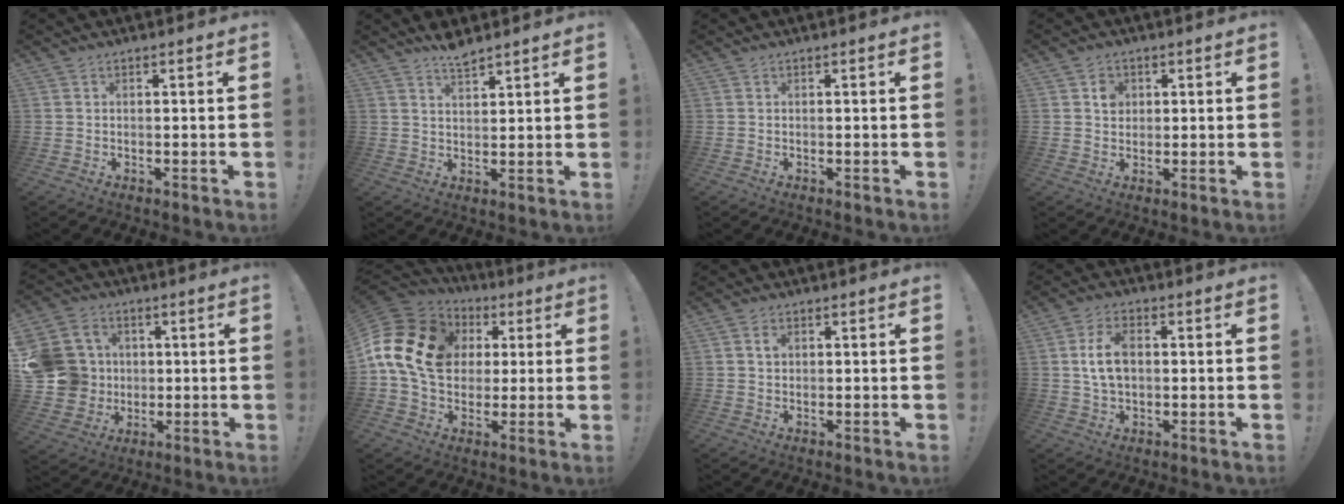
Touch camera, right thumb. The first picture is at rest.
{"total": 4.5, "force": [4.0, 0.9, 1.8], "torque": [-0.021, -0.029, 0.069]}
{"total": 0.0}
{"total": 3.7, "force": [1.0, 3.3, 1.4], "torque": [0.003, -0.007, 0.010]}
{"total": 15.7, "force": [0.9, 14.5, 5.9], "torque": [-0.102, 0.010, 0.036]}
{"total": 19.7, "force": [3.2, 15.4, 11.9], "torque": [-0.204, 0.004, 0.067]}
{"total": 1.6, "force": [0.8, 1.1, 0.9], "torque": [-0.011, 0.001, 0.012]}
{"total": 8.4, "force": [1.0, 5.3, 6.5], "torque": [-0.116, -0.002, 0.015]}